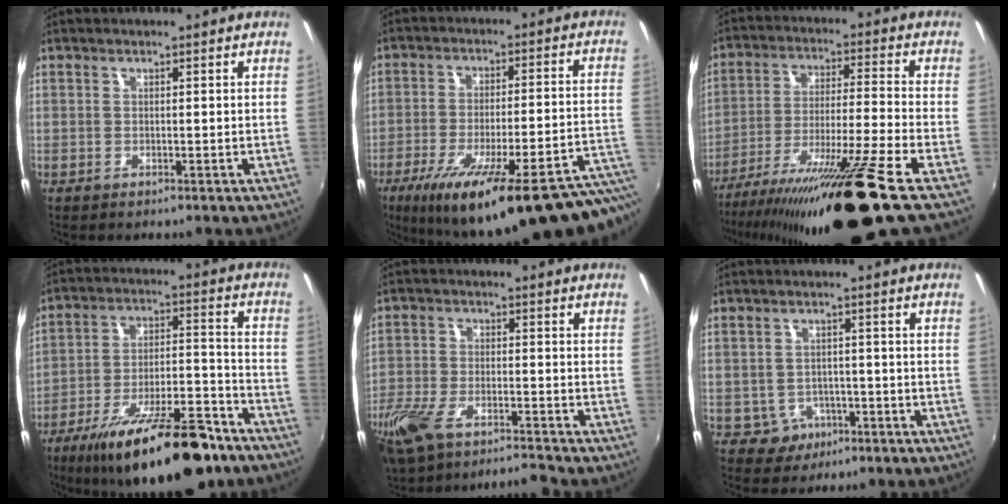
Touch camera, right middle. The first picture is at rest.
{"total": 30.1, "force": [-20.4, 4.7, 21.7], "torque": [-0.299, -0.056, -0.276]}
{"total": 21.5, "force": [-15.9, -1.5, 14.3], "torque": [-0.258, -0.045, -0.263]}
{"total": 22.6, "force": [-16.2, 7.2, 14.0], "torque": [-0.234, -0.016, -0.241]}
{"total": 11.5, "force": [-9.2, 3.0, 6.2], "torque": [-0.158, -0.031, -0.182]}
{"total": 4.5, "force": [-2.2, 3.9, 0.7], "torque": [-0.026, 0.011, -0.024]}